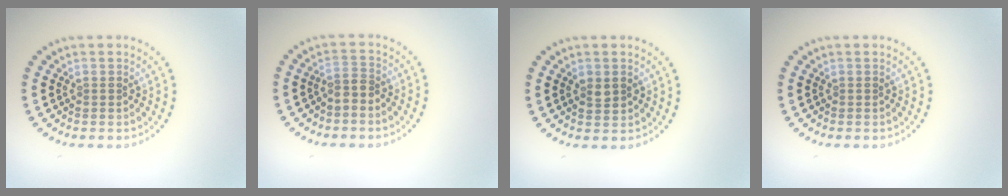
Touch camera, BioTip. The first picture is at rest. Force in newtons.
{"total": 1.3, "press": 0.8, "slide": 0.9}
{"total": 1.6, "press": 1.6, "slide": 0.1}
{"total": 0.0}